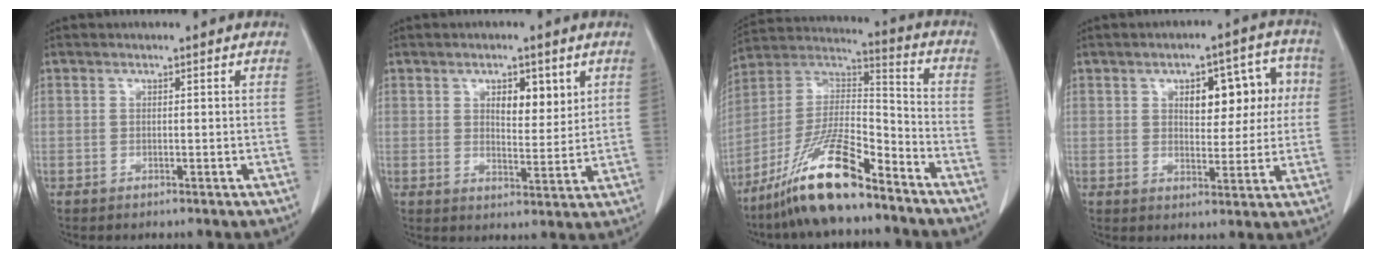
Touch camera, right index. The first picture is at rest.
{"total": 5.6, "force": [2.5, 2.4, 4.4], "torque": [-0.066, -0.005, 0.042]}
{"total": 16.0, "force": [-11.3, 2.5, 11.1], "torque": [-0.217, 0.001, -0.205]}
{"total": 9.6, "force": [2.3, 4.7, 8.1], "torque": [-0.094, 0.032, 0.035]}